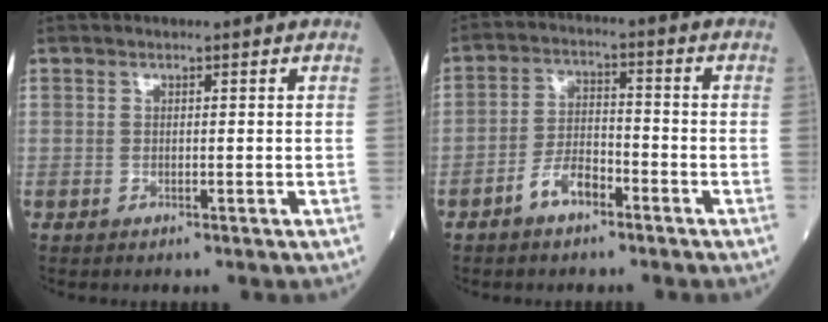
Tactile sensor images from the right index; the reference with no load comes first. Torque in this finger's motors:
{"motor_torque": [0.66, -0.50, 0.08, 0.08]}